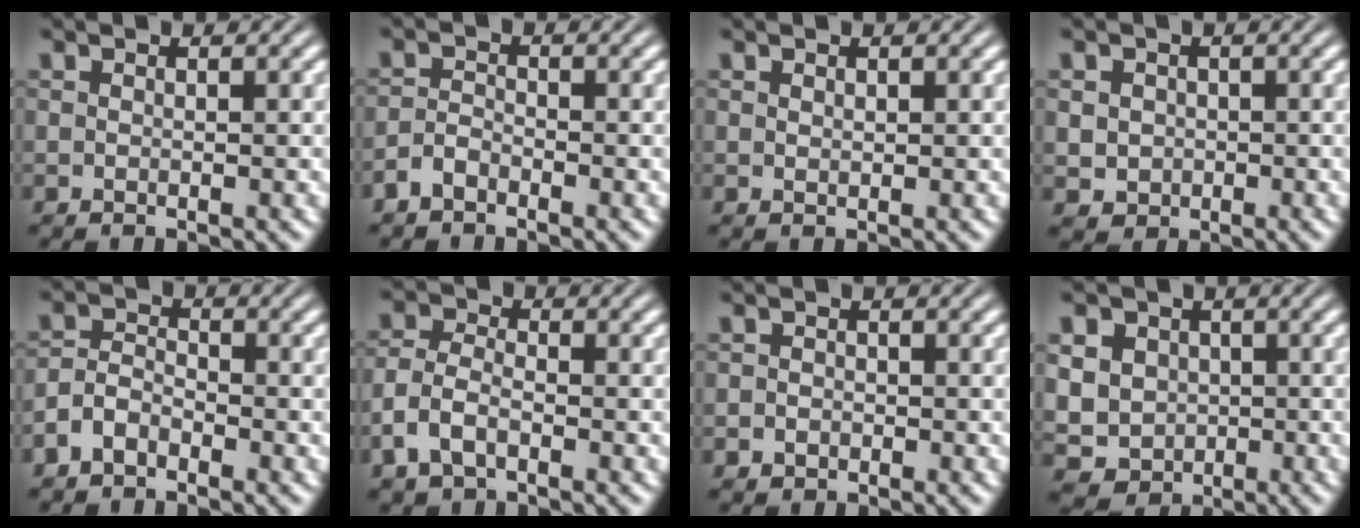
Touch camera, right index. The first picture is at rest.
{"total": 1.6, "force": [-1.6, -0.1, 0.3], "torque": [0.005, -0.006, -0.026]}
{"total": 0.6, "force": [0.4, -0.4, 0.0], "torque": [0.002, -0.006, 0.015]}
{"total": 2.7, "force": [-0.3, 2.5, 1.0], "torque": [-0.018, -0.018, 0.006]}
{"total": 2.9, "force": [-1.8, 1.9, 1.2], "torque": [-0.018, -0.013, -0.028]}
{"total": 2.8, "force": [-1.4, 1.7, 1.7], "torque": [-0.044, -0.015, -0.016]}
{"total": 0.9, "force": [-0.8, 0.4, -0.1], "torque": [0.008, -0.014, -0.008]}
{"total": 9.4, "force": [-1.8, 8.7, 3.2], "torque": [-0.077, -0.049, -0.020]}